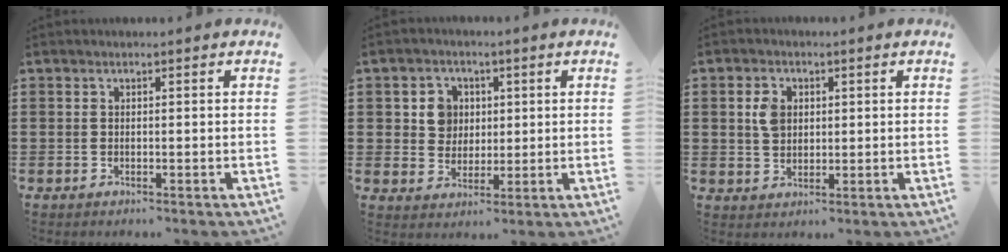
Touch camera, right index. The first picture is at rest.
{"total": 5.0, "force": [1.1, 4.6, 1.5], "torque": [-0.051, 0.015, 0.017]}
{"total": 3.8, "force": [0.8, 2.8, 2.4], "torque": [-0.056, 0.011, 0.014]}